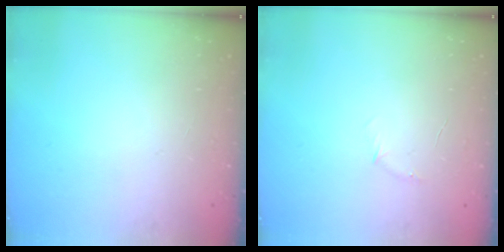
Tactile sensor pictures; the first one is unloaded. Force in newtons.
{"total": 3.7, "press": 3.6, "slide": 1.0}